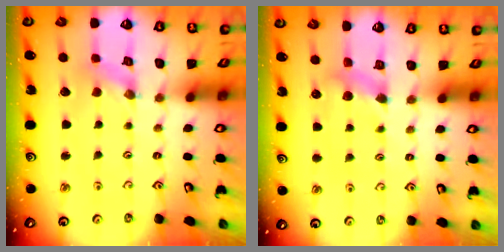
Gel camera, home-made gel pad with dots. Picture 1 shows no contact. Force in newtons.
{"total": 4.3, "press": 4.2, "slide": 0.9}